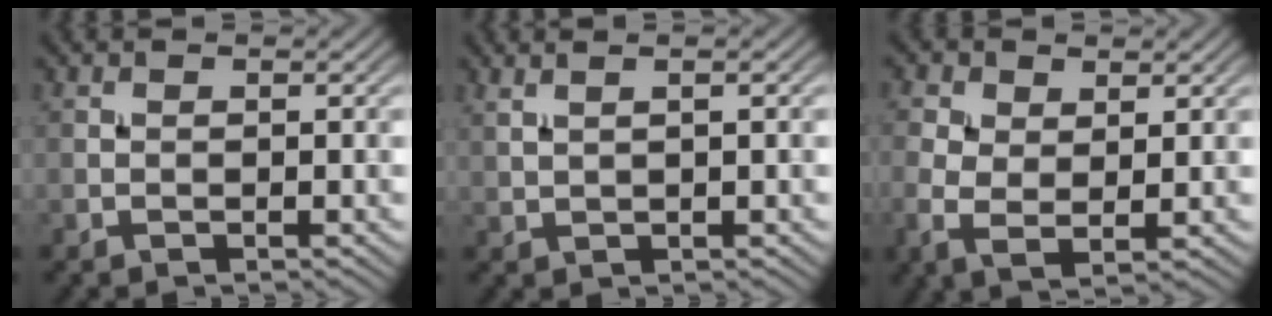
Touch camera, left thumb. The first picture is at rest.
{"total": 3.3, "force": [1.8, 1.0, 2.6], "torque": [-0.037, 0.009, 0.017]}
{"total": 4.8, "force": [1.0, 2.8, 3.8], "torque": [-0.100, 0.000, 0.016]}